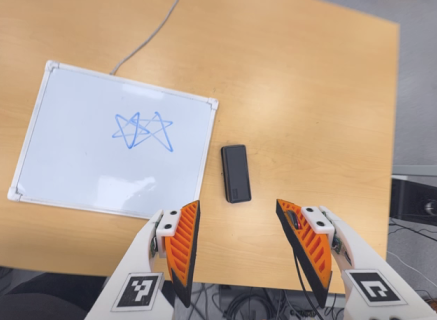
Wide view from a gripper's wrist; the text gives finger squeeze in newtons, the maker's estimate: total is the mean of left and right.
{"total": 0.0}